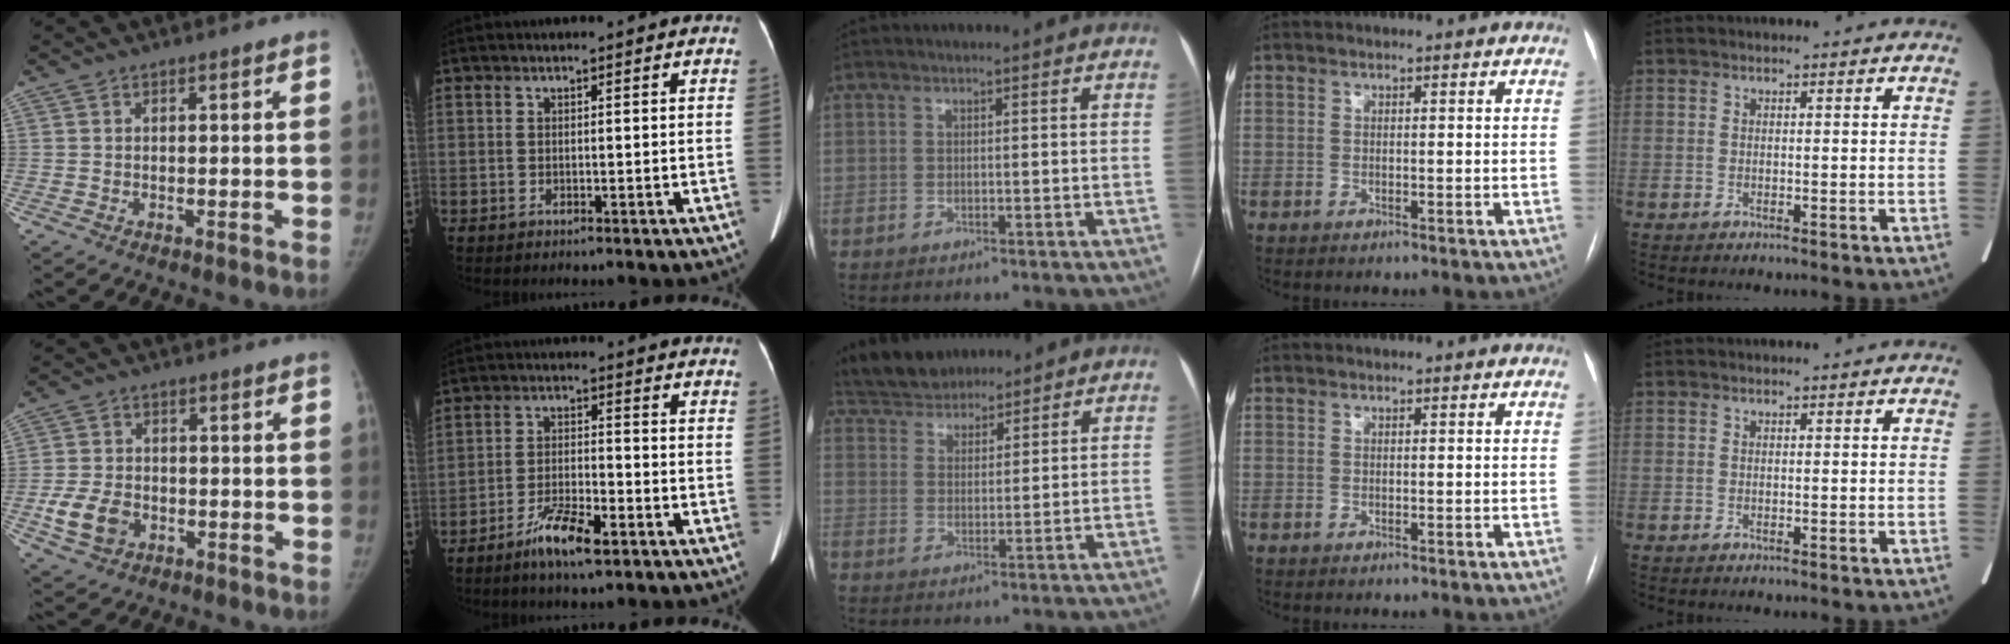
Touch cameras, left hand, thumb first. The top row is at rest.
{"thumb": {"total": 7.3, "force": [-2.4, 5.3, 4.4], "torque": [-0.082, 0.007, -0.041]}, "index": {"total": 6.8, "force": [-4.6, 1.3, 4.9], "torque": [-0.101, -0.008, -0.082]}, "middle": {"total": 8.6, "force": [7.9, 3.0, 1.8], "torque": [-0.034, 0.029, 0.141]}}